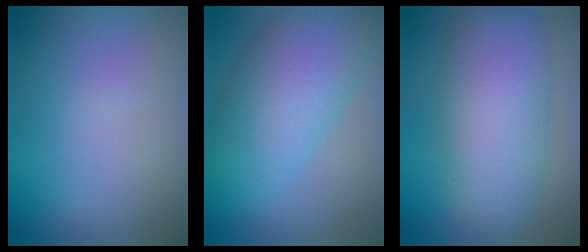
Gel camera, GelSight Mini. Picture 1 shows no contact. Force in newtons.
{"total": 8.1, "press": 8.1, "slide": 0.3}
{"total": 7.9, "press": 7.9, "slide": 0.0}